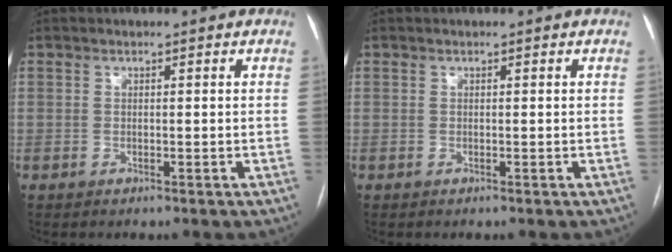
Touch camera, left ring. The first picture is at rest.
{"total": 0.0}